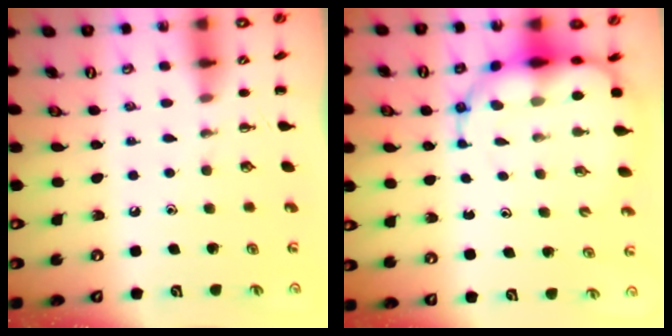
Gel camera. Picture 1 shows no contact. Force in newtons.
{"total": 10.6, "press": 10.2, "slide": 3.0}